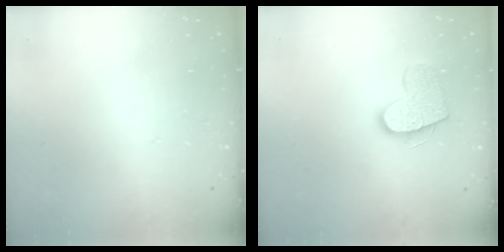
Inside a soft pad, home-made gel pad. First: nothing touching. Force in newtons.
{"total": 11.1, "press": 11.1, "slide": 0.6}